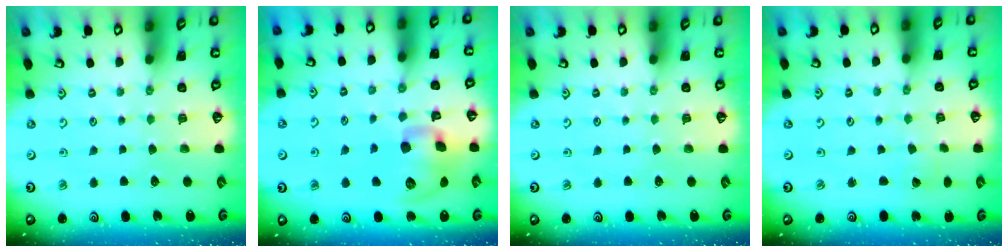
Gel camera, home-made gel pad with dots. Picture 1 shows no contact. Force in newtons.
{"total": 14.3, "press": 14.1, "slide": 2.5}
{"total": 0.0}
{"total": 1.5, "press": 1.5, "slide": 0.0}